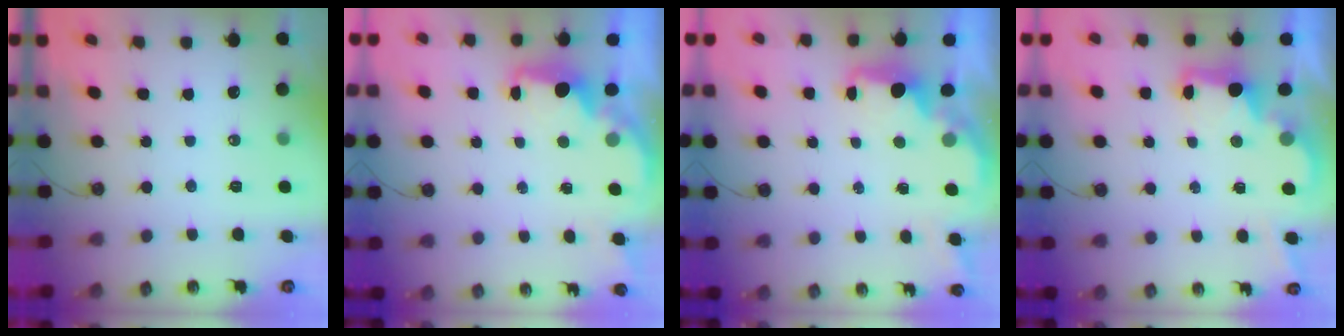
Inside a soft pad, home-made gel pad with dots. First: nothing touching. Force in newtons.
{"total": 2.2, "press": 2.1, "slide": 0.7}
{"total": 2.1, "press": 2.0, "slide": 0.8}
{"total": 3.0, "press": 2.9, "slide": 0.6}